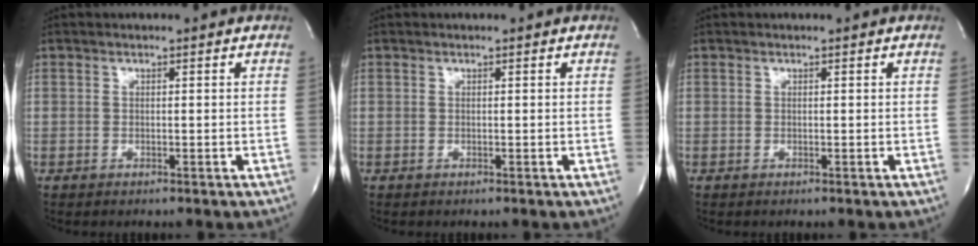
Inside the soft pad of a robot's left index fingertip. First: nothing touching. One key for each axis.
{"total": 0.0}
{"total": 0.0}